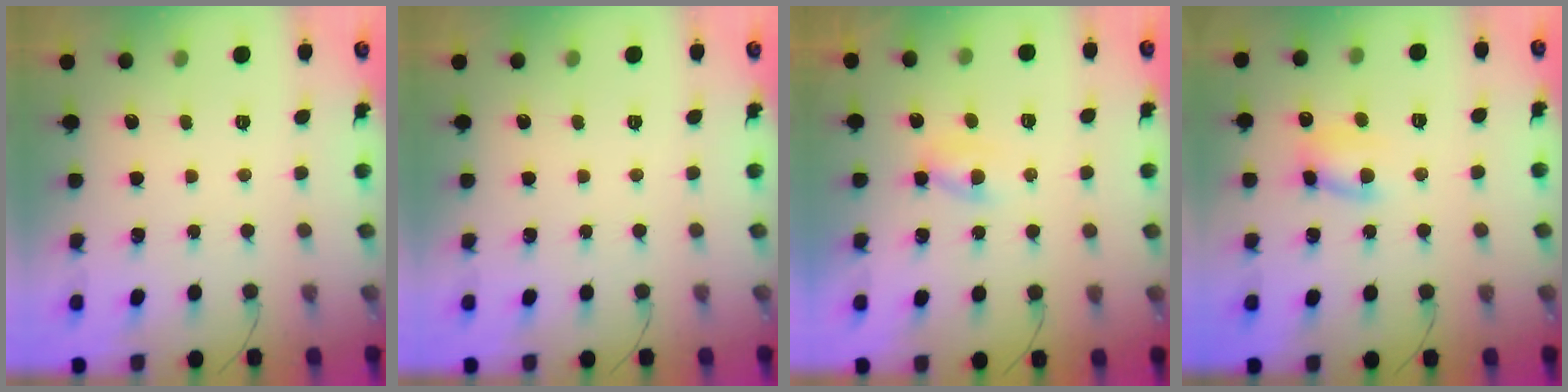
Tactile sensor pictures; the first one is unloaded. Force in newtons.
{"total": 0.0}
{"total": 1.4, "press": 1.3, "slide": 0.7}
{"total": 6.9, "press": 6.9, "slide": 0.5}